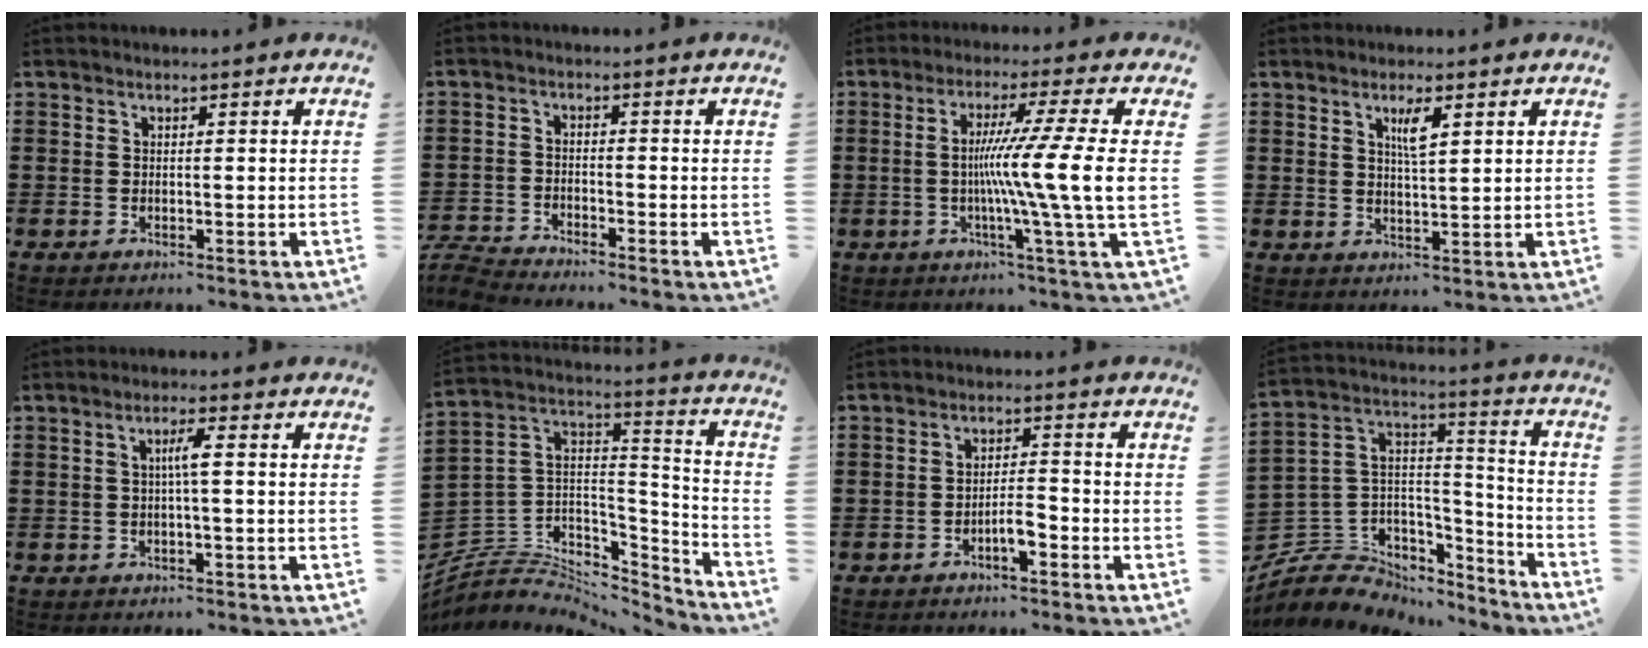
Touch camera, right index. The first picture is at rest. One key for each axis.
{"total": 3.4, "fx": -3.3, "fy": 0.0, "fz": 0.3, "tx": -0.024, "ty": -0.004, "tz": -0.075}
{"total": 12.7, "fx": -0.4, "fy": -1.6, "fz": 12.6, "tx": -0.240, "ty": -0.019, "tz": -0.020}
{"total": 3.4, "fx": 1.7, "fy": 0.8, "fz": 2.9, "tx": -0.046, "ty": -0.001, "tz": 0.023}
{"total": 2.7, "fx": 0.0, "fy": -0.1, "fz": 2.7, "tx": -0.052, "ty": -0.001, "tz": -0.004}
{"total": 4.8, "fx": -3.2, "fy": 3.5, "fz": 0.9, "tx": -0.047, "ty": -0.020, "tz": -0.068}
{"total": 3.1, "fx": -1.8, "fy": 0.9, "fz": 2.4, "tx": -0.049, "ty": 0.003, "tz": -0.036}
{"total": 7.6, "fx": -4.7, "fy": 5.7, "fz": 1.6, "tx": -0.069, "ty": -0.009, "tz": -0.091}